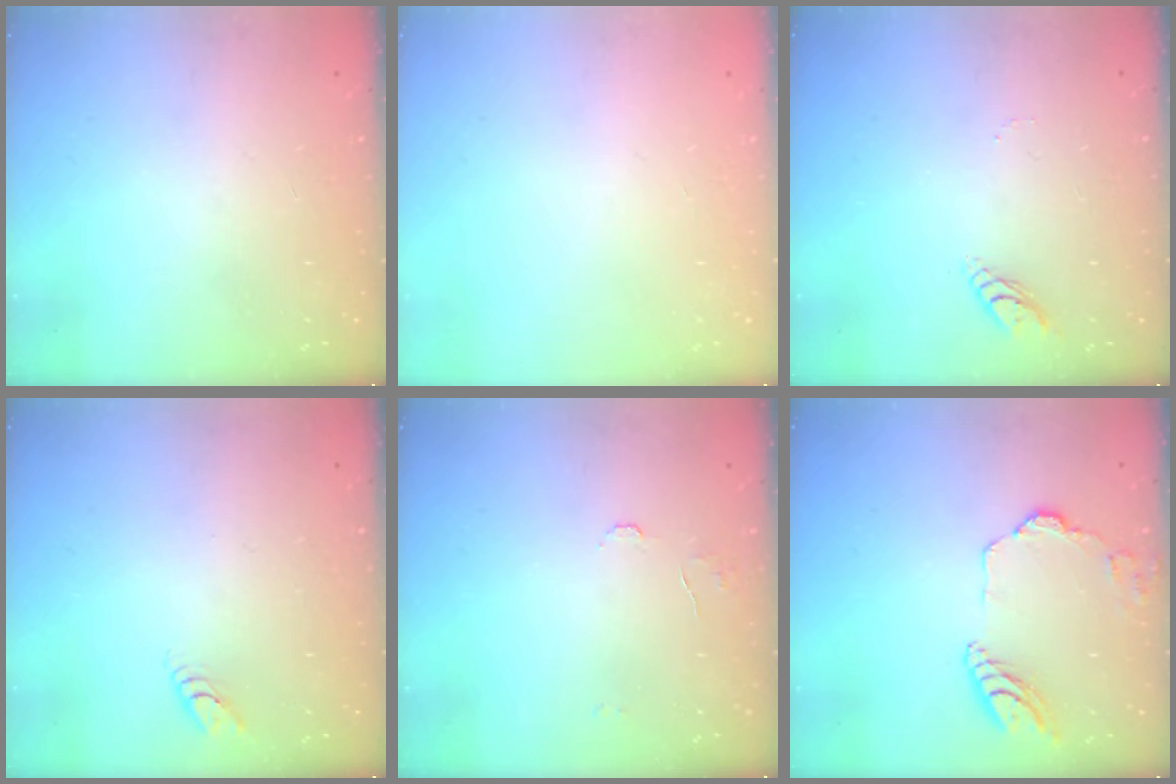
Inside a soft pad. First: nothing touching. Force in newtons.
{"total": 0.0}
{"total": 3.7, "press": 3.7, "slide": 0.4}
{"total": 2.8, "press": 2.8, "slide": 0.3}
{"total": 5.2, "press": 5.2, "slide": 0.4}
{"total": 12.1, "press": 12.0, "slide": 1.5}